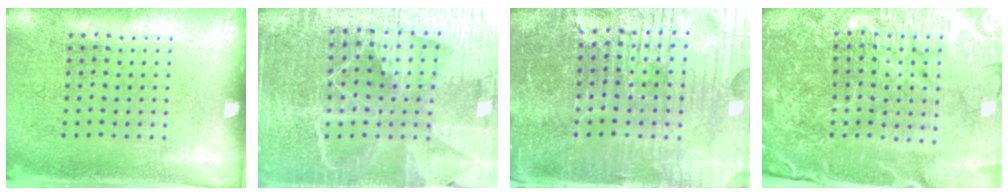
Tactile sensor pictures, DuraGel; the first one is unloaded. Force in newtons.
{"total": 5.9, "press": 5.2, "slide": 2.9}
{"total": 6.3, "press": 5.8, "slide": 2.5}
{"total": 6.2, "press": 5.5, "slide": 2.8}